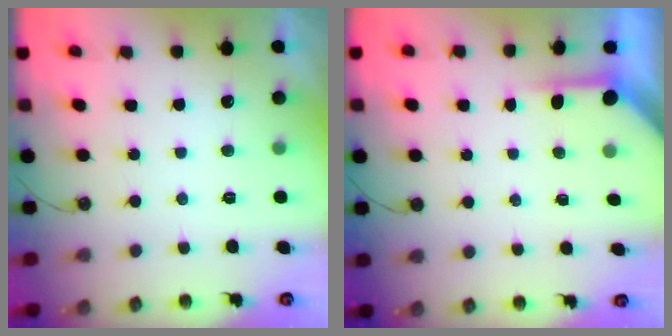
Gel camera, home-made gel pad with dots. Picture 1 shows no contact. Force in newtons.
{"total": 4.0, "press": 4.0, "slide": 0.3}